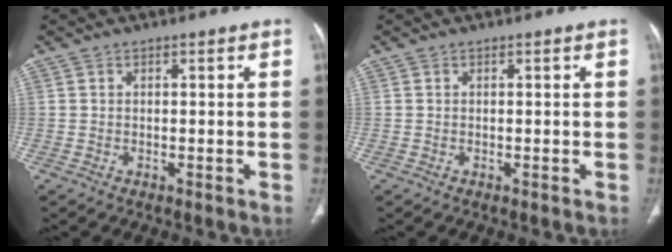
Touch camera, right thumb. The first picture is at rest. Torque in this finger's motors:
{"motor_torque": [-0.27, 0.27, -0.15, -0.15, 0.00]}